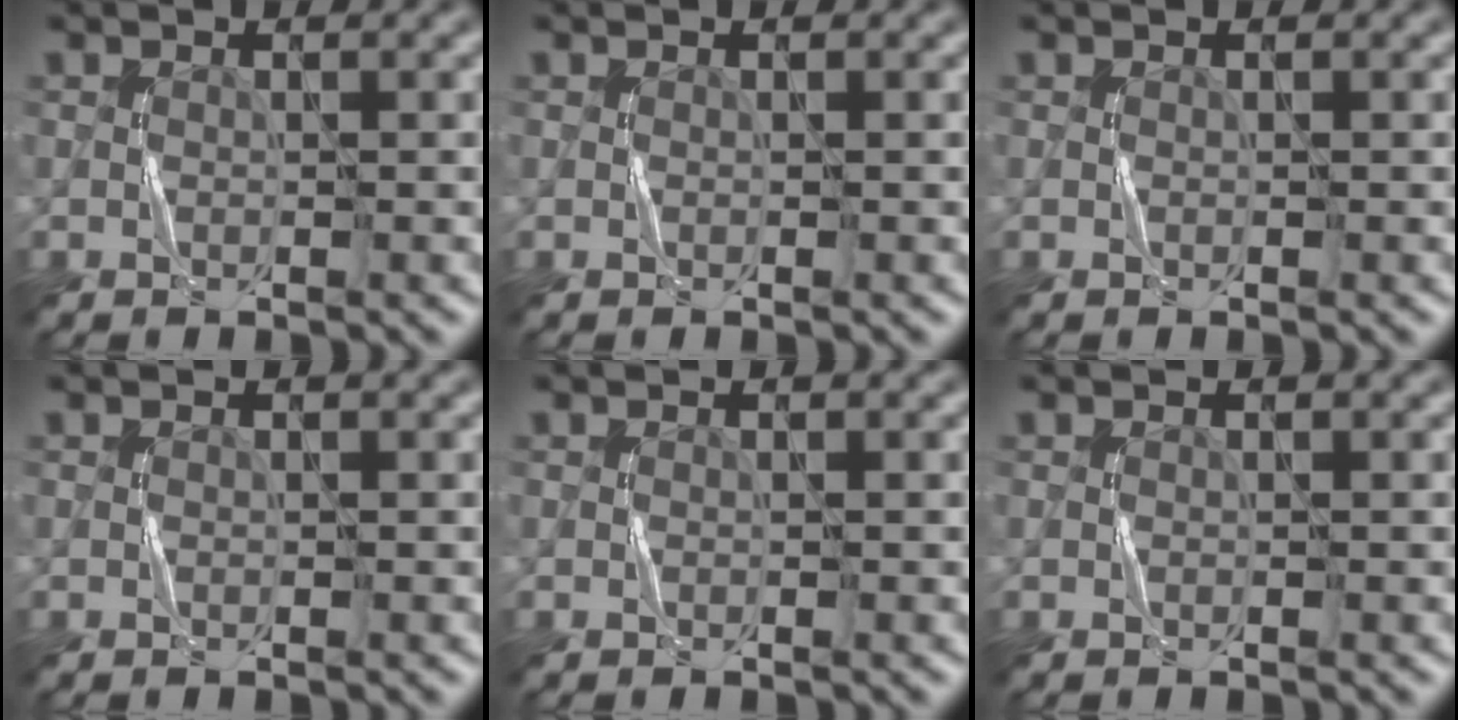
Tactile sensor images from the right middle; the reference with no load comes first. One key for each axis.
{"total": 0.0}
{"total": 0.0}
{"total": 0.0}
{"total": 0.0}
{"total": 0.0}